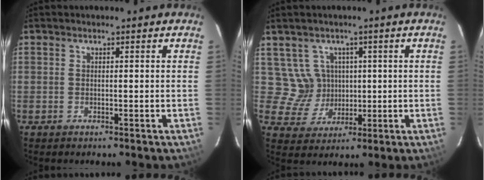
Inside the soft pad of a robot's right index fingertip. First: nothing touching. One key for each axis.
{"total": 6.1, "fx": 1.2, "fy": 5.9, "fz": 0.8, "tx": -0.022, "ty": 0.015, "tz": 0.038}